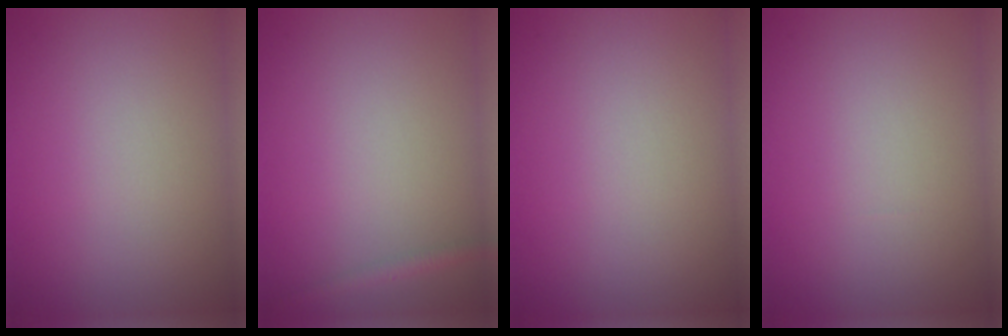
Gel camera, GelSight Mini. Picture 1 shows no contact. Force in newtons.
{"total": 1.1, "press": 1.1, "slide": 0.1}
{"total": 0.0}
{"total": 0.0}